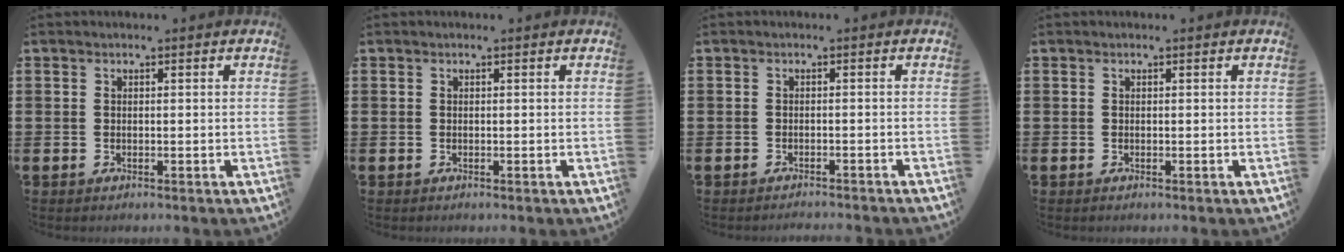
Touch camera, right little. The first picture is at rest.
{"total": 0.0}
{"total": 0.9, "force": [-0.9, -0.2, 0.0], "torque": [-0.001, 0.001, -0.018]}
{"total": 0.0}